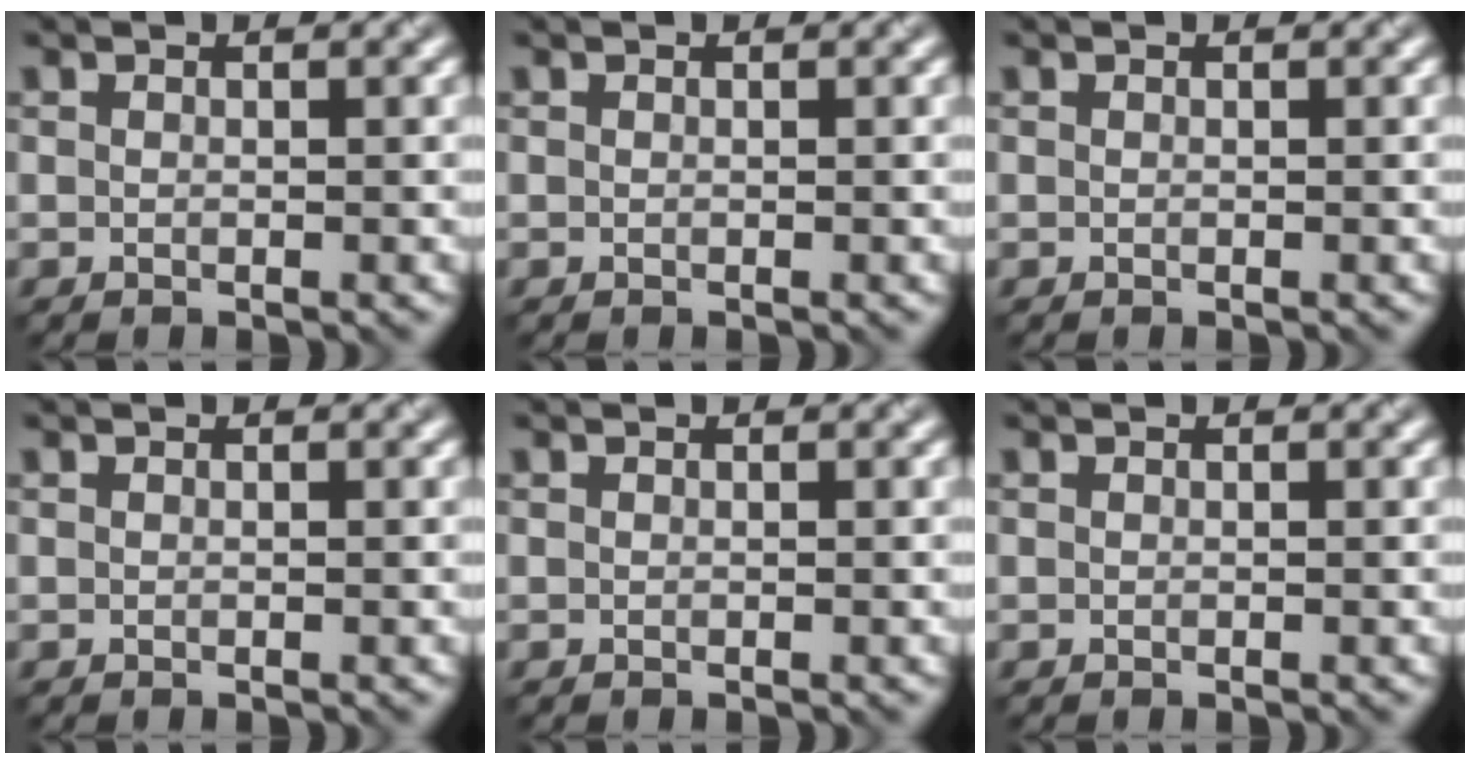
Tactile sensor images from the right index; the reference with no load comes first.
{"total": 0.0}
{"total": 0.0}
{"total": 0.0}
{"total": 0.0}
{"total": 0.0}